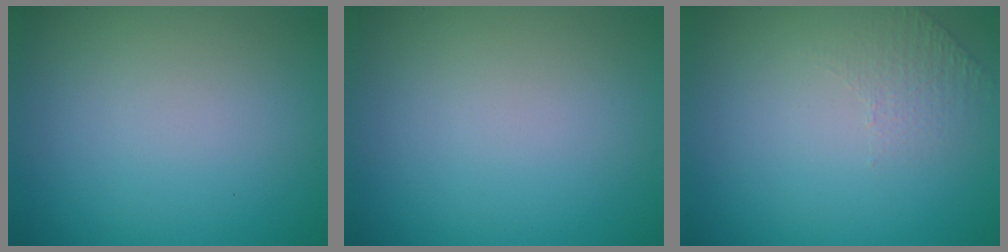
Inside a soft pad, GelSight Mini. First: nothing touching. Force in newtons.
{"total": 0.0}
{"total": 1.2, "press": 0.7, "slide": 0.9}